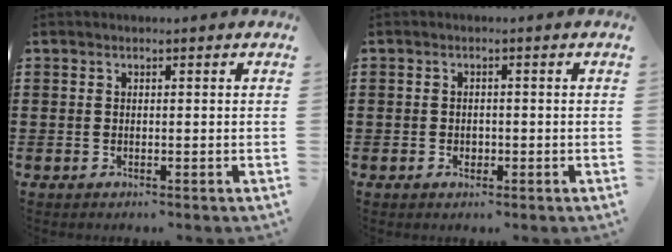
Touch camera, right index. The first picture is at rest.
{"total": 1.2, "force": [-0.4, 0.9, 0.5], "torque": [-0.013, 0.002, -0.009]}